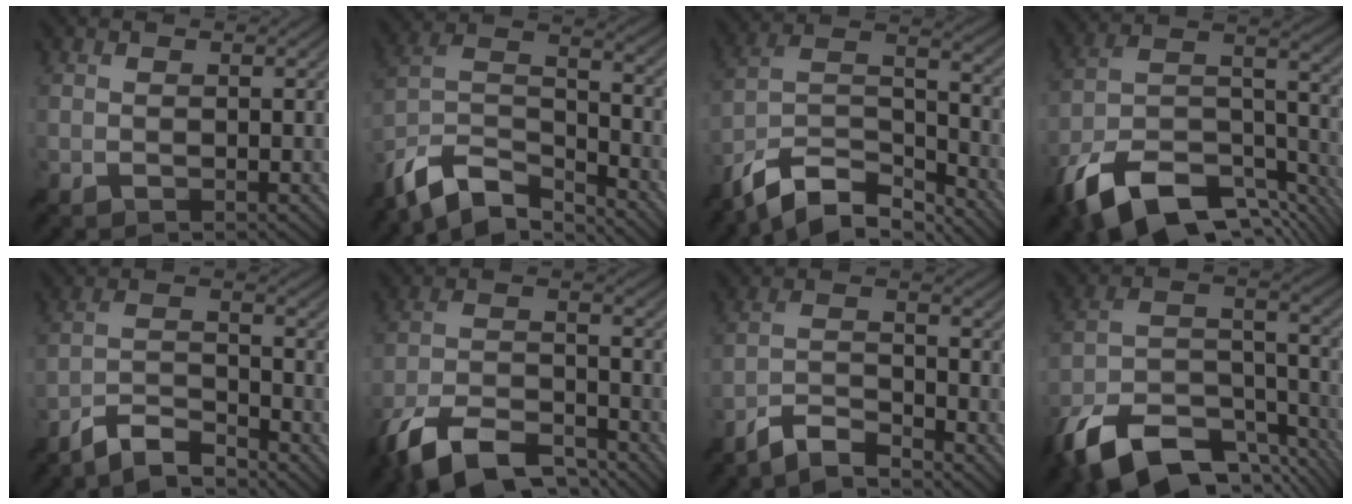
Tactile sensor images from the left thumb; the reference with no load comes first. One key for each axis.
{"total": 11.3, "fx": -8.7, "fy": 4.4, "fz": 5.7, "tx": -0.129, "ty": 0.007, "tz": -0.172}
{"total": 11.9, "fx": -9.0, "fy": 4.5, "fz": 6.4, "tx": -0.139, "ty": 0.003, "tz": -0.166}
{"total": 15.6, "fx": -10.5, "fy": 6.4, "fz": 9.5, "tx": -0.211, "ty": -0.015, "tz": -0.179}
{"total": 5.7, "fx": -5.1, "fy": 1.1, "fz": 2.3, "tx": -0.050, "ty": 0.000, "tz": -0.104}
{"total": 11.8, "fx": -8.9, "fy": 4.3, "fz": 6.5, "tx": -0.130, "ty": -0.005, "tz": -0.176}
{"total": 5.0, "fx": -4.5, "fy": 0.8, "fz": 2.1, "tx": -0.046, "ty": 0.002, "tz": -0.095}
{"total": 15.6, "fx": -11.0, "fy": 6.7, "fz": 8.8, "tx": -0.194, "ty": -0.013, "tz": -0.187}